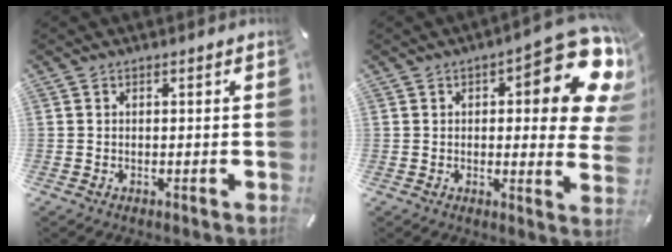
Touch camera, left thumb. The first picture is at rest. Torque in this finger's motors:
{"motor_torque": [2.71, 2.30, 1.51, -1.26, 0.17]}